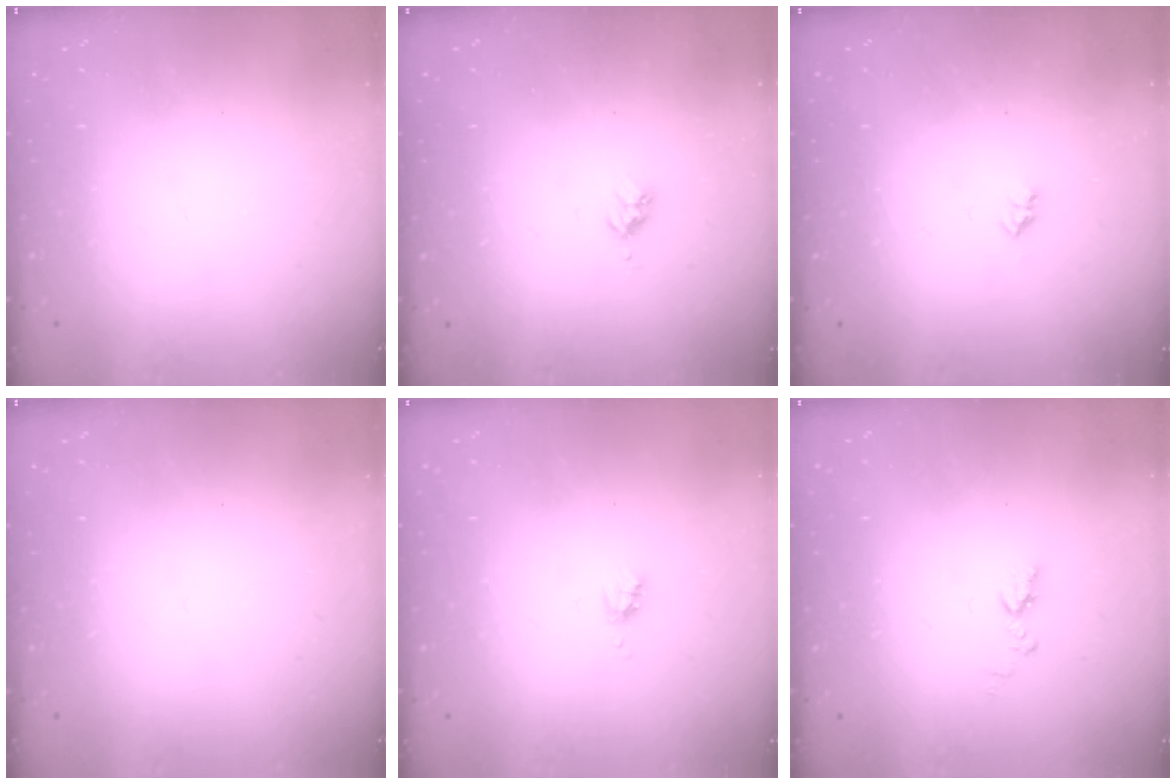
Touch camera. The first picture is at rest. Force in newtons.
{"total": 3.6, "press": 3.5, "slide": 0.4}
{"total": 2.6, "press": 2.5, "slide": 0.4}
{"total": 0.0}
{"total": 3.7, "press": 3.7, "slide": 0.4}
{"total": 6.9, "press": 6.8, "slide": 0.8}